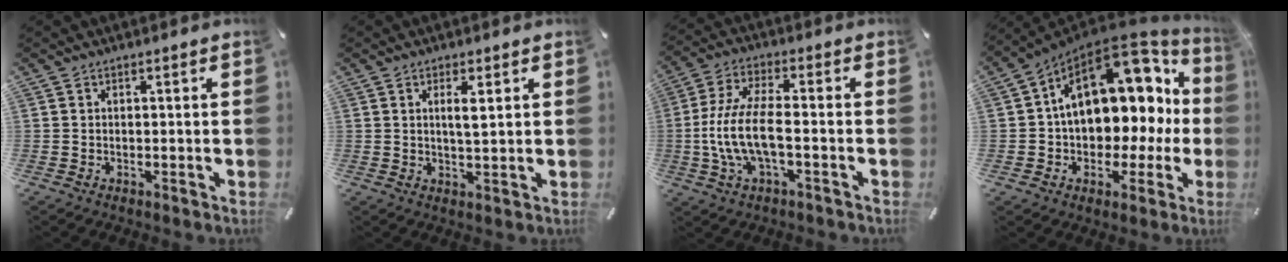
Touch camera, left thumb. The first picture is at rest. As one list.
[{"total": 3.7, "force": [1.1, 1.0, 3.4], "torque": [-0.062, 0.000, 0.014]}, {"total": 12.0, "force": [-2.3, 4.6, 10.8], "torque": [-0.229, -0.009, -0.043]}, {"total": 19.4, "force": [5.0, 12.7, 13.8], "torque": [-0.207, -0.038, 0.086]}]